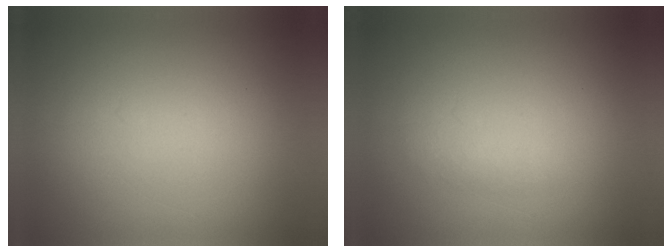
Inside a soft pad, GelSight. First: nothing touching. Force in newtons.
{"total": 1.3}